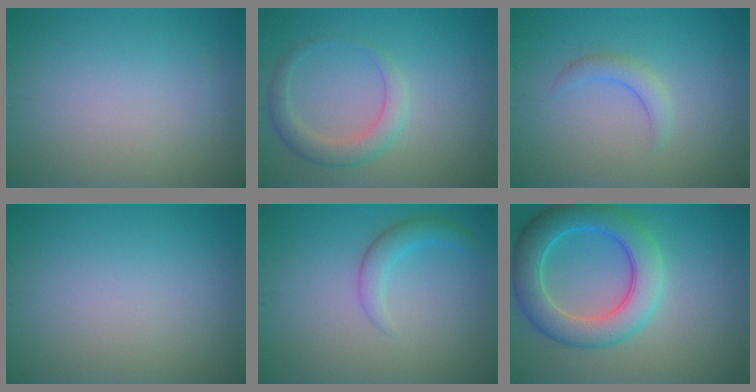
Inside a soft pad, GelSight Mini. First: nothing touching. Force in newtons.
{"total": 2.8, "press": 2.8, "slide": 0.3}
{"total": 1.7, "press": 1.7, "slide": 0.2}
{"total": 0.0}
{"total": 2.2, "press": 2.2, "slide": 0.0}
{"total": 7.2, "press": 7.2, "slide": 0.2}